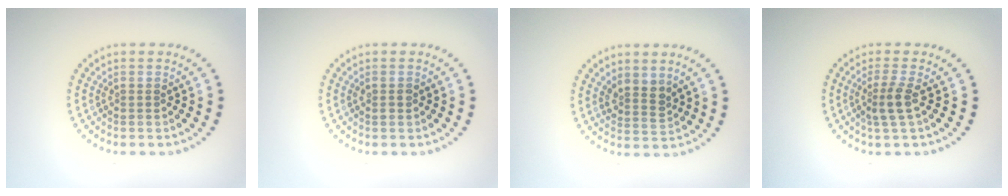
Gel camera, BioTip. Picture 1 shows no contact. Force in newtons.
{"total": 0.8, "press": 0.8, "slide": 0.2}
{"total": 2.0, "press": 1.6, "slide": 1.1}
{"total": 2.2, "press": 1.7, "slide": 1.3}